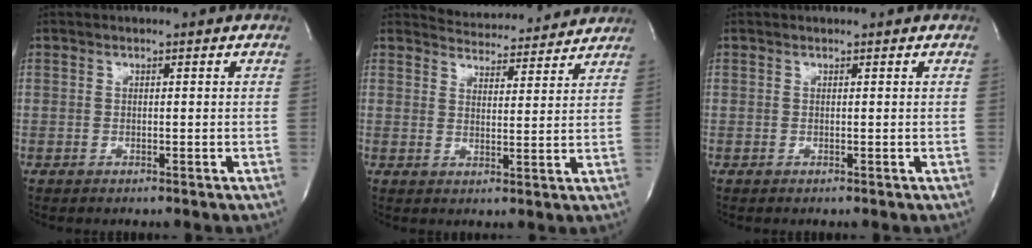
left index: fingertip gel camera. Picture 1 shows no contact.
{"total": 9.2, "force": [9.0, 1.6, 0.6], "torque": [-0.010, 0.003, 0.113]}
{"total": 0.0}